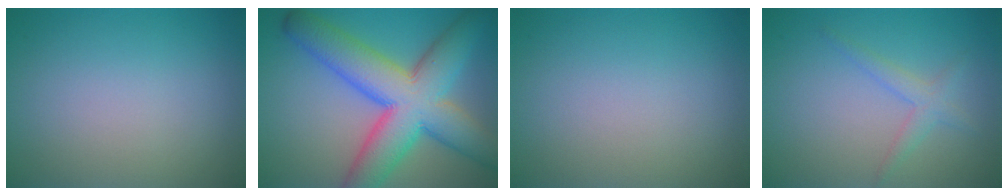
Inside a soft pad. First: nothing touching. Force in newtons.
{"total": 11.7, "press": 11.6, "slide": 0.3}
{"total": 0.0}
{"total": 1.8, "press": 1.8, "slide": 0.1}